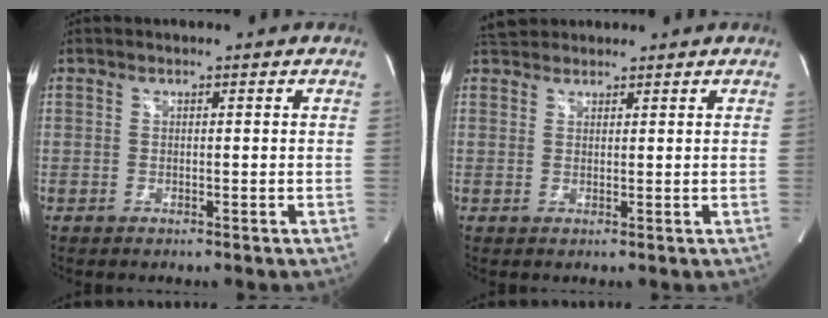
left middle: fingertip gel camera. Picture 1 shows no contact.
{"total": 3.0, "force": [2.7, 1.2, 0.1], "torque": [-0.010, 0.020, 0.049]}